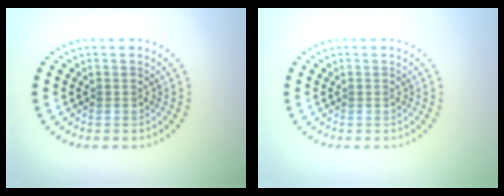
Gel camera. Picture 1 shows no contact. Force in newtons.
{"total": 0.0}